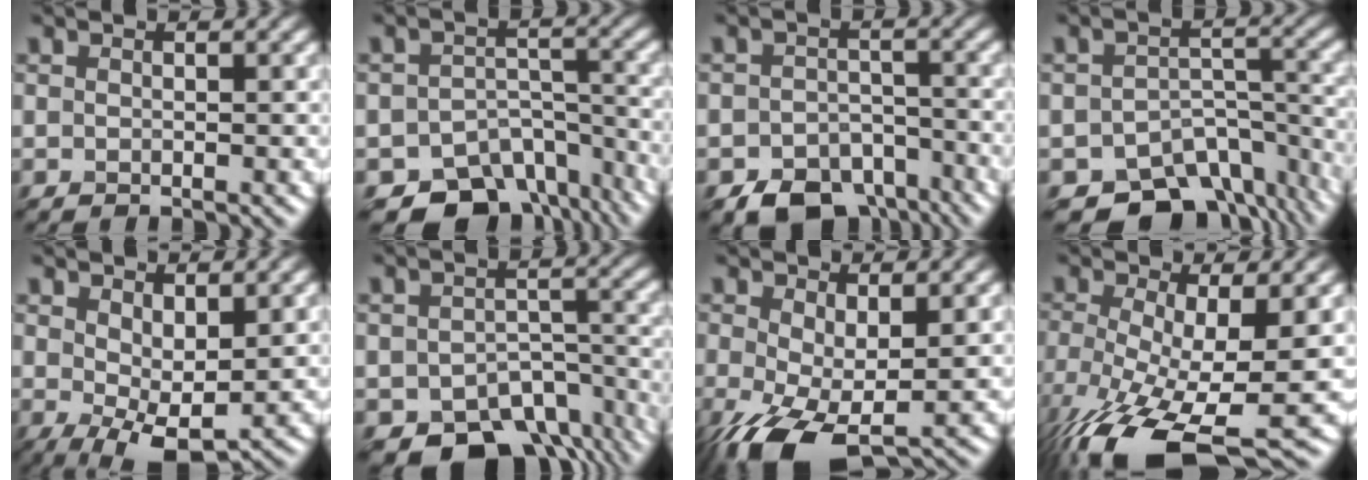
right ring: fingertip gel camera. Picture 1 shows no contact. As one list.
[{"total": 9.9, "force": [-7.3, 5.9, 3.0], "torque": [-0.027, -0.008, -0.096]}, {"total": 6.5, "force": [-4.6, 3.8, 2.6], "torque": [-0.030, -0.011, -0.074]}, {"total": 9.9, "force": [-7.7, 5.2, 3.4], "torque": [-0.039, -0.010, -0.101]}, {"total": 5.3, "force": [0.2, 2.6, 4.6], "torque": [-0.096, -0.012, 0.012]}, {"total": 9.4, "force": [-6.5, 5.4, 4.0], "torque": [-0.049, -0.015, -0.087]}, {"total": 8.1, "force": [-2.2, 4.0, 6.6], "torque": [-0.162, -0.031, -0.030]}, {"total": 12.3, "force": [-5.1, 4.3, 10.3], "torque": [-0.206, -0.037, -0.085]}]